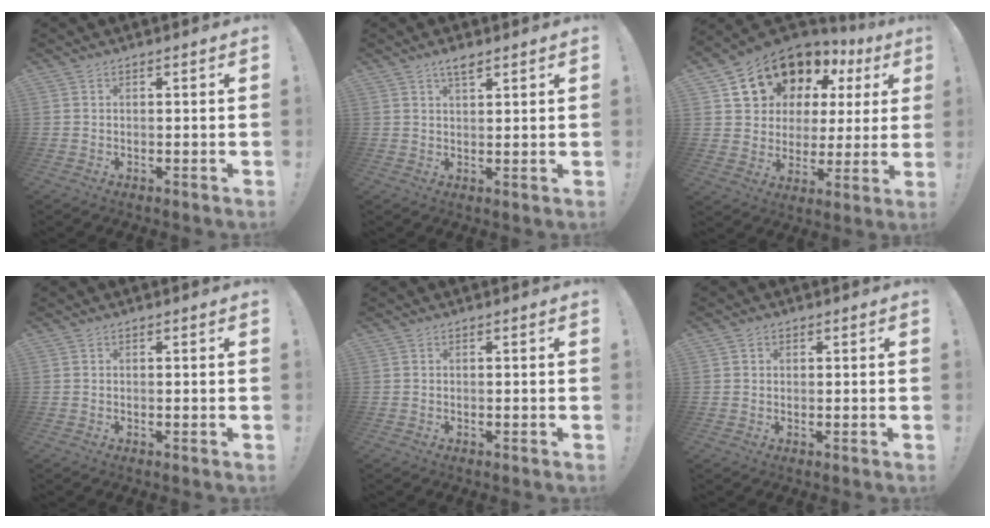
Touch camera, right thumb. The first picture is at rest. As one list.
[{"total": 3.4, "force": [2.5, 0.9, 2.2], "torque": [-0.029, -0.013, 0.040]}, {"total": 14.6, "force": [10.0, 9.5, 4.9], "torque": [-0.087, -0.074, 0.202]}, {"total": 0.0}, {"total": 0.0}, {"total": 1.3, "force": [0.4, 1.2, 0.2], "torque": [0.000, 0.001, 0.007]}]